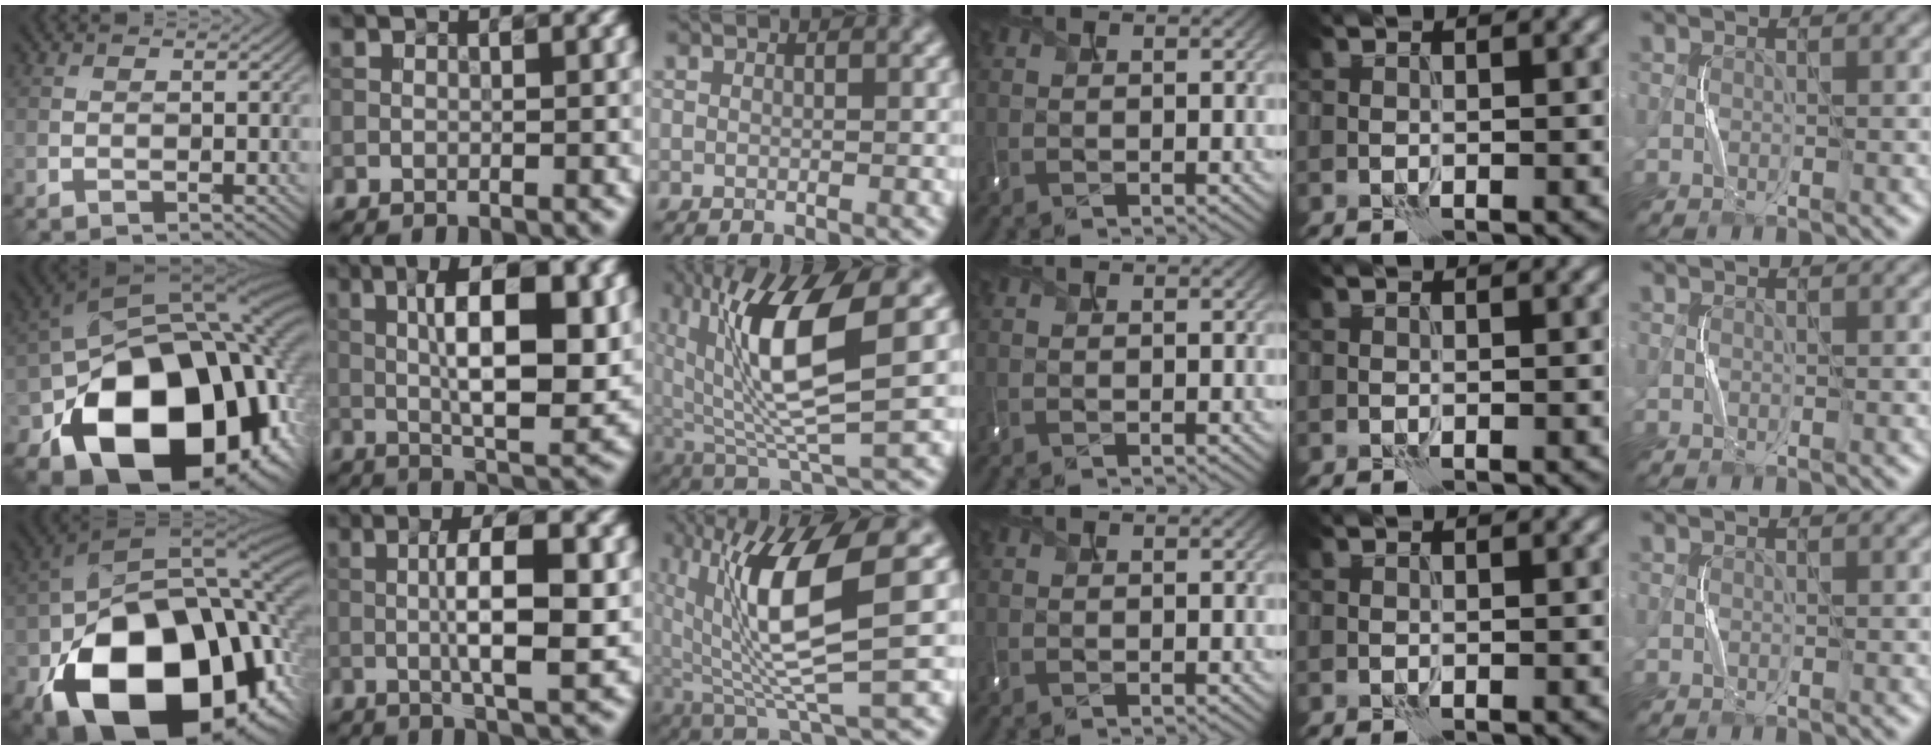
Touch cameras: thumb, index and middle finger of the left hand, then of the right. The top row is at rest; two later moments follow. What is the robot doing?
{"motion": "shake", "object": "tambourine"}